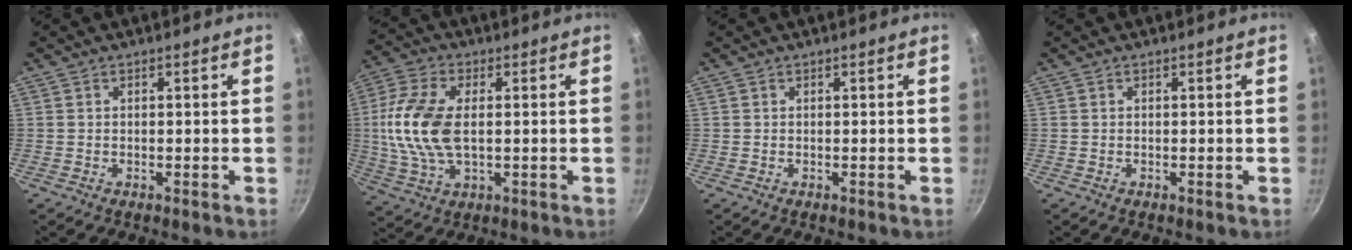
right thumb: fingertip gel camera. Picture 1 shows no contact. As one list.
[{"total": 13.6, "force": [0.6, 7.4, 11.3], "torque": [-0.234, 0.007, 0.006]}, {"total": 0.0}, {"total": 0.0}]